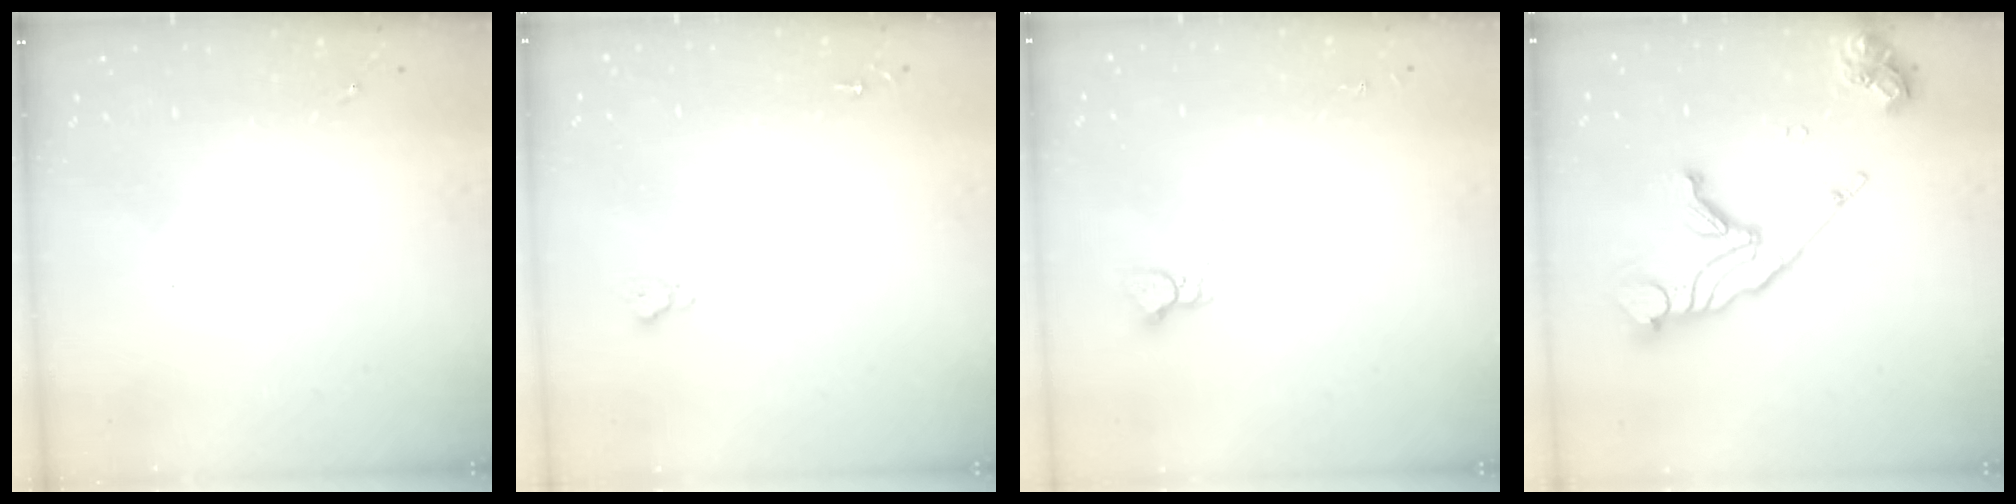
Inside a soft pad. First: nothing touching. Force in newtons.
{"total": 2.6, "press": 2.5, "slide": 0.3}
{"total": 5.3, "press": 5.3, "slide": 0.5}
{"total": 19.5, "press": 19.4, "slide": 2.1}